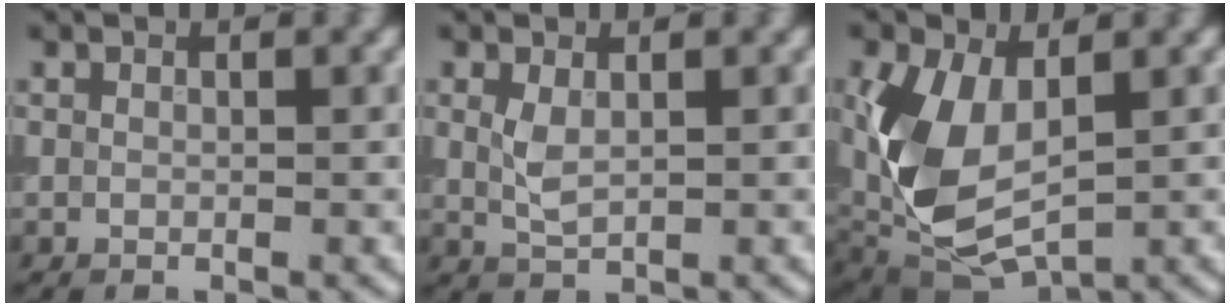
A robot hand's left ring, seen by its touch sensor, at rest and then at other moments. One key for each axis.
{"total": 2.0, "fx": 0.5, "fy": 1.0, "fz": 1.6, "tx": -0.040, "ty": 0.000, "tz": 0.013}
{"total": 9.2, "fx": 0.6, "fy": 5.4, "fz": 7.5, "tx": -0.185, "ty": -0.010, "tz": 0.014}